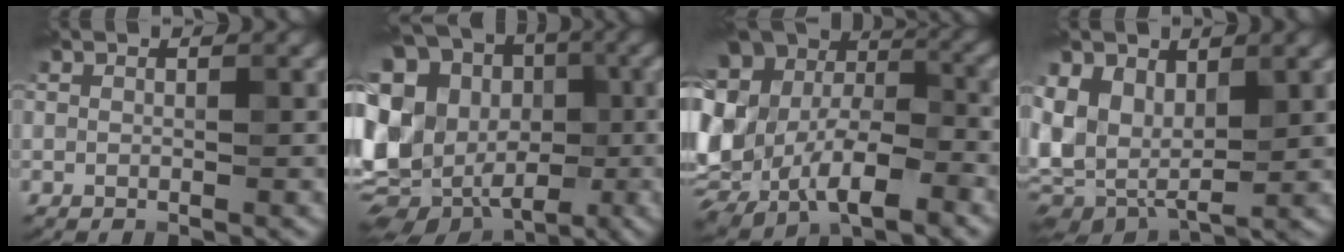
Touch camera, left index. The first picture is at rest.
{"total": 23.0, "force": [-2.0, 20.2, 10.8], "torque": [-0.231, 0.020, -0.071]}
{"total": 15.3, "force": [-0.5, 11.5, 10.1], "torque": [-0.243, -0.021, 0.018]}
{"total": 7.8, "force": [1.9, 5.1, 5.6], "torque": [-0.125, 0.009, 0.037]}